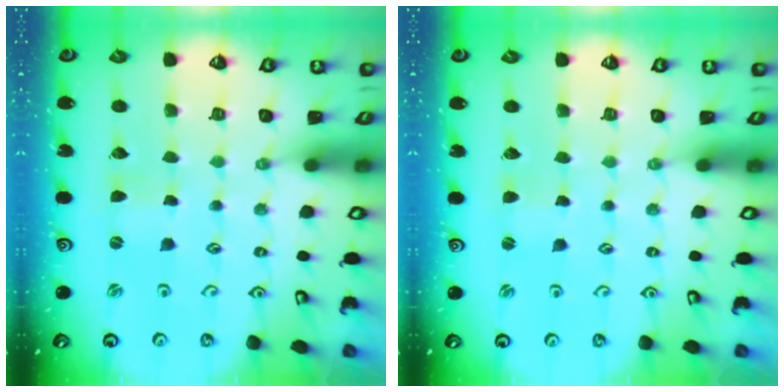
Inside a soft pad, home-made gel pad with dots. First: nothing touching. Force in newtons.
{"total": 1.2, "press": 1.2, "slide": 0.2}